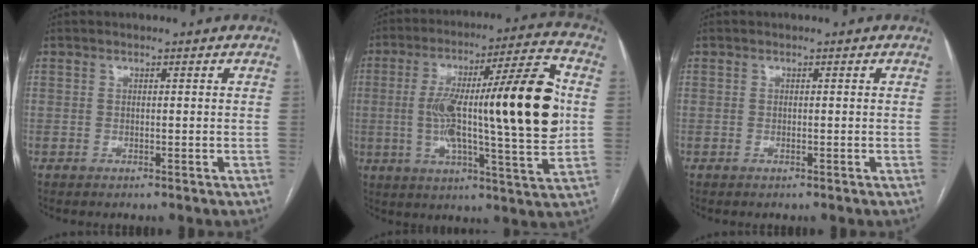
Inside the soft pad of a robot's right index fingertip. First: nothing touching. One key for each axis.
{"total": 23.7, "fx": 1.1, "fy": 2.4, "fz": 23.6, "tx": -0.343, "ty": 0.024, "tz": 0.010}
{"total": 0.0}